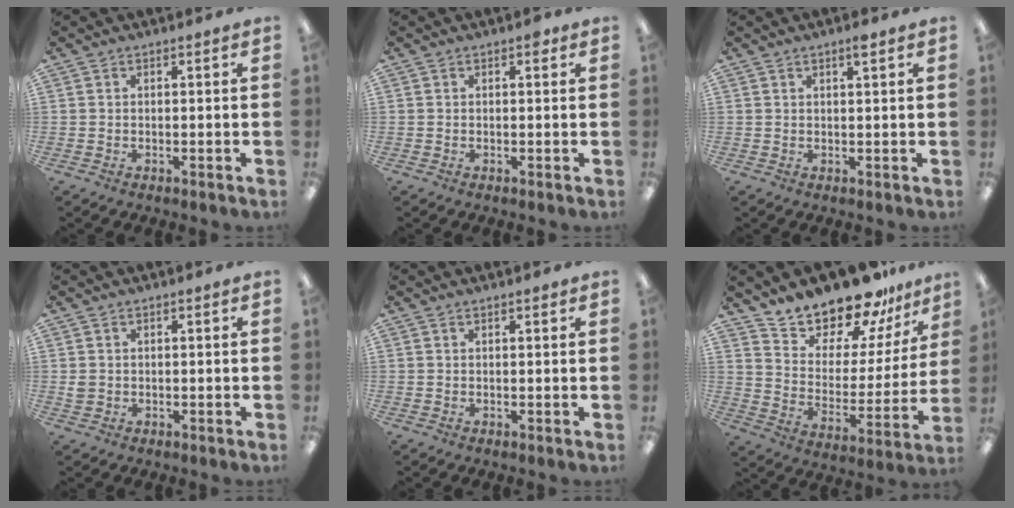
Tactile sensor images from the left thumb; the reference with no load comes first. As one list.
[{"total": 1.6, "force": [0.8, 0.8, 1.1], "torque": [-0.007, -0.002, 0.009]}, {"total": 2.1, "force": [1.5, 0.3, 1.5], "torque": [-0.023, -0.001, 0.024]}, {"total": 1.6, "force": [0.3, 1.4, 0.6], "torque": [-0.004, 0.002, 0.002]}, {"total": 0.8, "force": [0.6, 0.2, 0.4], "torque": [-0.009, 0.001, 0.010]}, {"total": 17.9, "force": [16.8, 5.2, 3.4], "torque": [-0.065, -0.150, 0.296]}]